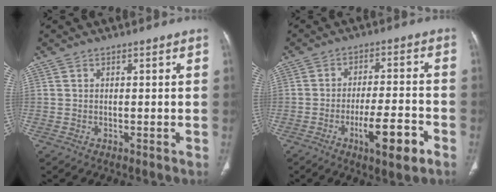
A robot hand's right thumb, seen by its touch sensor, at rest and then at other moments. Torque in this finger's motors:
{"motor_torque": [3.06, 1.81, 0.71, -0.85, 0.00]}